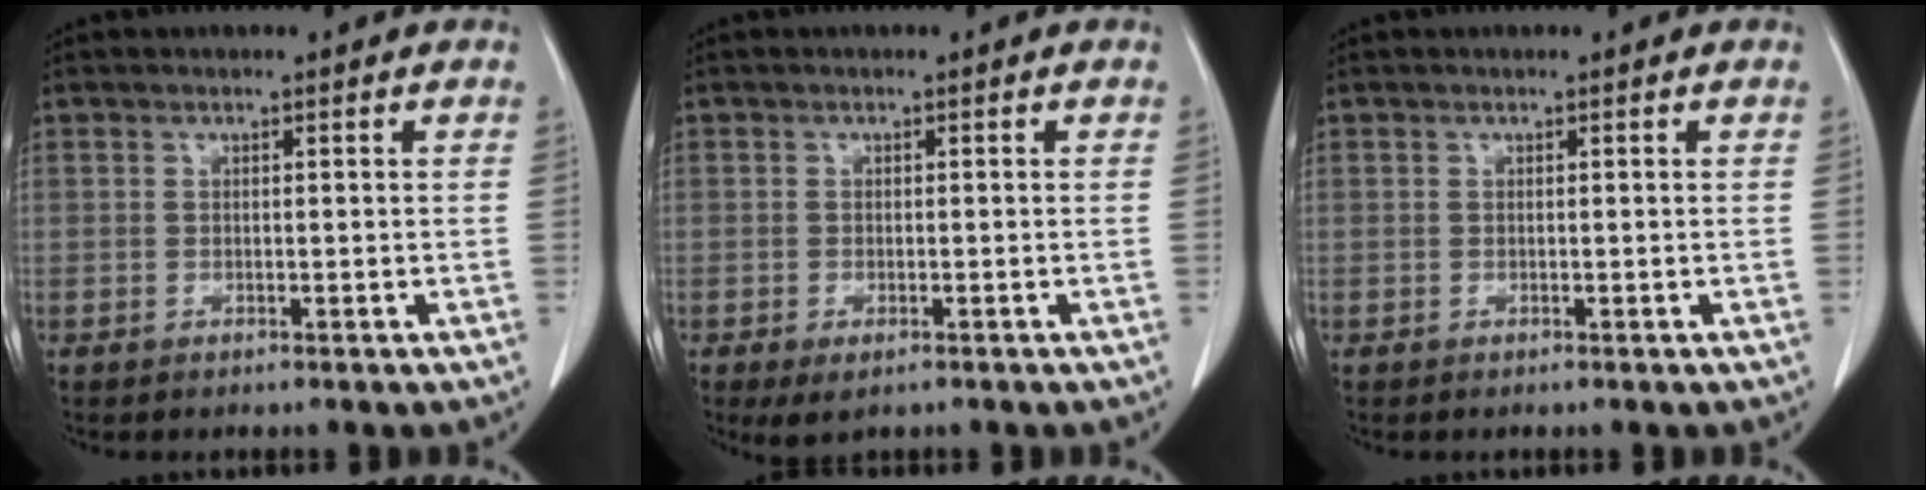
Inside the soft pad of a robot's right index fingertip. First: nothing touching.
{"total": 3.1, "force": [-1.9, 1.2, 2.2], "torque": [-0.037, -0.008, -0.023]}
{"total": 0.0}